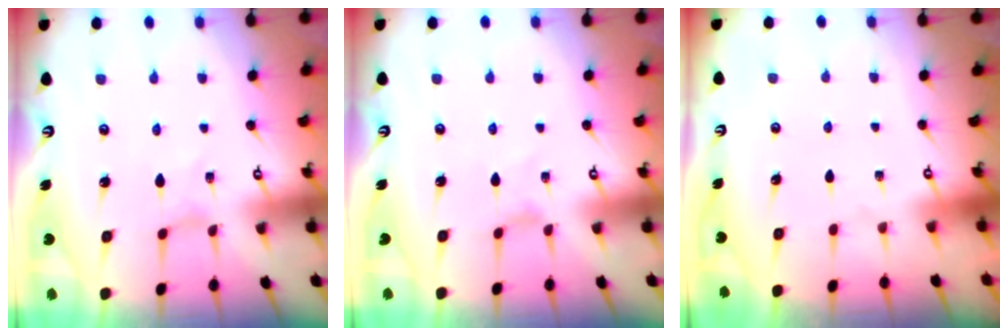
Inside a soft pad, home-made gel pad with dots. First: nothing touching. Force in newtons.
{"total": 0.0}
{"total": 0.0}